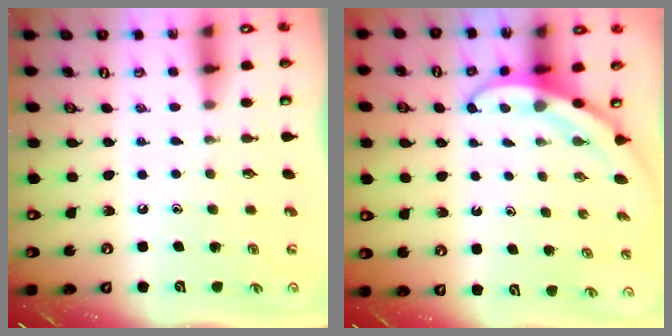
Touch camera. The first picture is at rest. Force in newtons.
{"total": 3.6, "press": 3.6, "slide": 0.4}